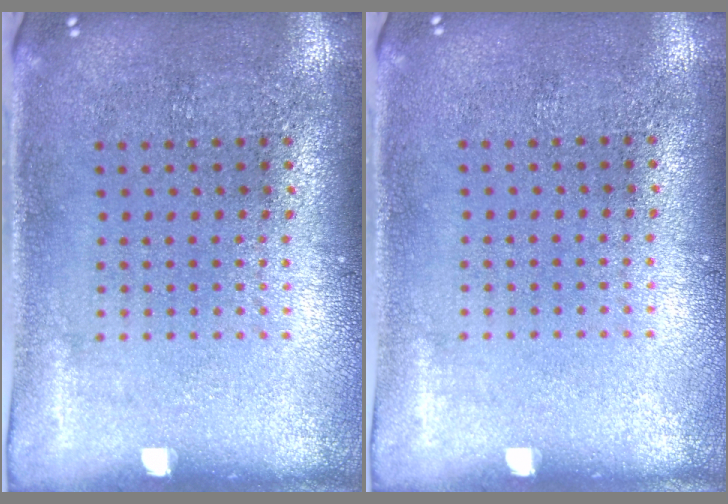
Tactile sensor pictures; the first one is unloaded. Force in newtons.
{"total": 0.0}